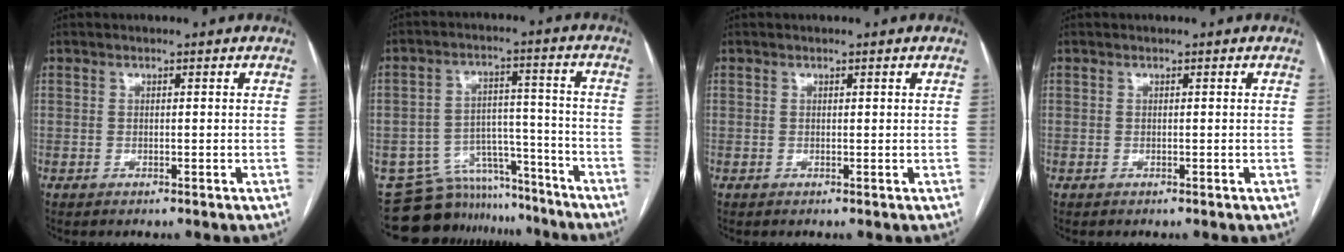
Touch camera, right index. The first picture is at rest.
{"total": 13.2, "force": [-11.9, 5.7, 0.5], "torque": [-0.002, 0.049, -0.173]}
{"total": 0.0}
{"total": 0.0}